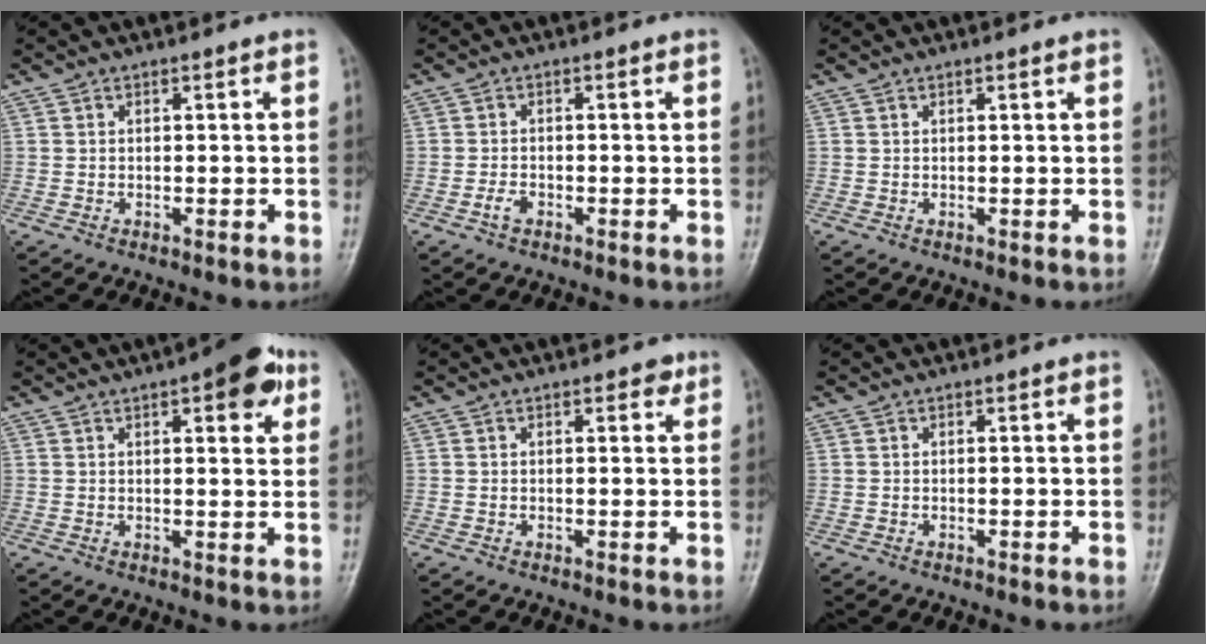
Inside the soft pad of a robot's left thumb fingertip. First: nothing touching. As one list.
[{"total": 1.8, "force": [-1.0, 1.1, 1.1], "torque": [-0.025, 0.005, -0.021]}, {"total": 0.6, "force": [0.3, 0.1, 0.5], "torque": [-0.006, 0.000, 0.004]}, {"total": 8.5, "force": [4.0, 3.1, 6.8], "torque": [-0.066, -0.009, 0.046]}, {"total": 1.7, "force": [1.0, 0.9, 1.0], "torque": [-0.003, -0.002, 0.009]}, {"total": 0.0}]